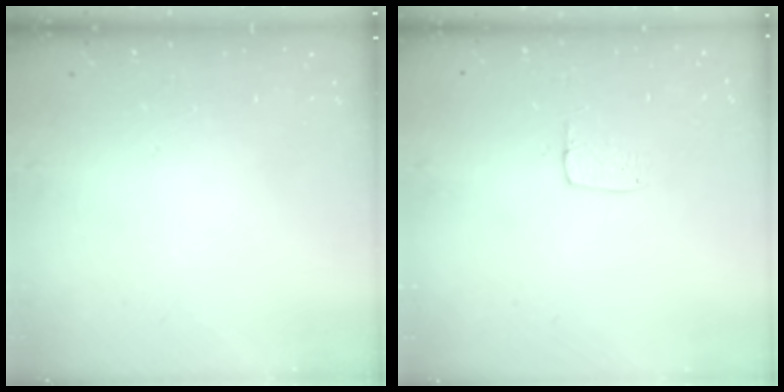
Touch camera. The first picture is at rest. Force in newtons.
{"total": 3.8, "press": 3.8, "slide": 0.2}